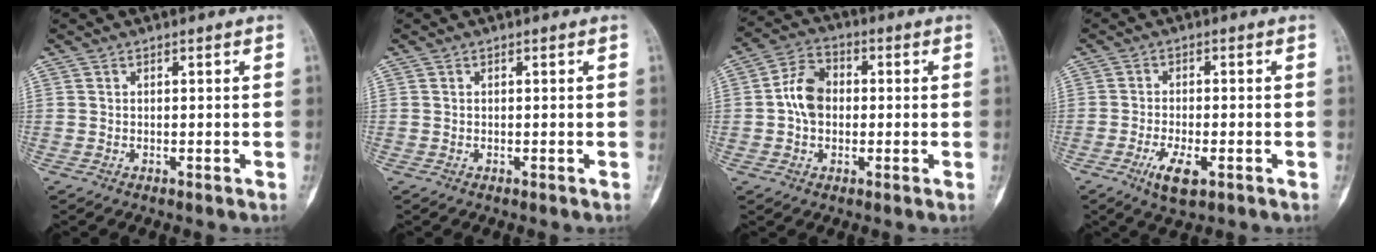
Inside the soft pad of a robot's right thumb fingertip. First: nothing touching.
{"total": 0.0}
{"total": 7.9, "force": [0.0, 5.9, 5.3], "torque": [-0.082, 0.021, -0.011]}
{"total": 5.6, "force": [-2.5, 2.0, 4.5], "torque": [-0.085, 0.002, -0.041]}